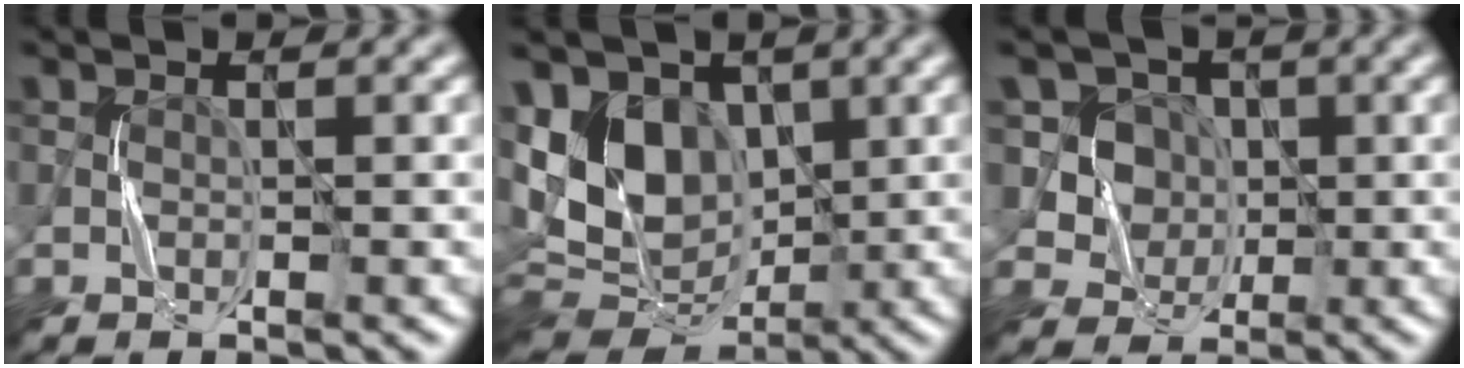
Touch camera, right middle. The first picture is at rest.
{"total": 10.2, "force": [2.0, 7.1, 7.1], "torque": [-0.146, 0.005, 0.026]}
{"total": 5.0, "force": [1.2, 4.5, 1.7], "torque": [-0.028, 0.004, 0.019]}